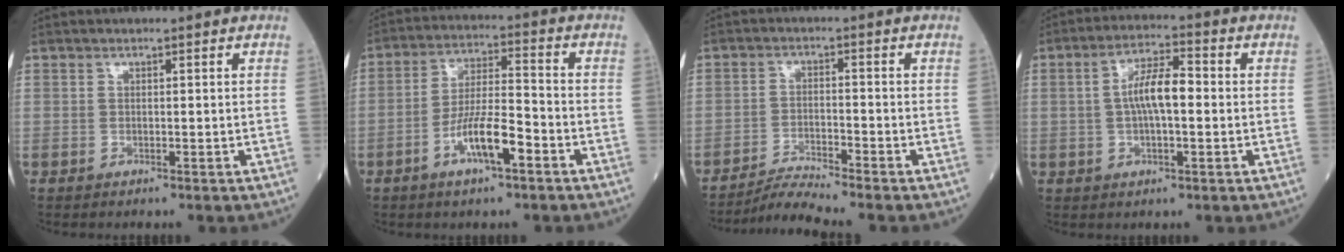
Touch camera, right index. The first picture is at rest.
{"total": 8.4, "force": [-4.0, 1.5, 7.2], "torque": [-0.141, 0.003, -0.072]}
{"total": 4.8, "force": [-4.3, -1.9, 0.4], "torque": [-0.020, -0.020, -0.081]}
{"total": 6.7, "force": [0.2, 1.8, 6.4], "torque": [-0.126, 0.018, 0.001]}